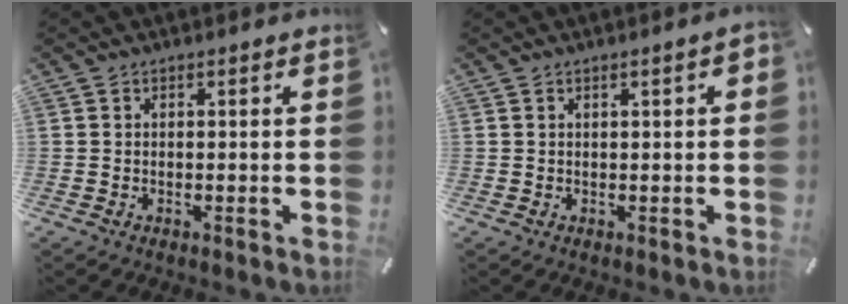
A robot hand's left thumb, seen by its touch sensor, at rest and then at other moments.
{"total": 2.0, "force": [0.3, 0.5, 1.9], "torque": [-0.034, 0.002, 0.004]}